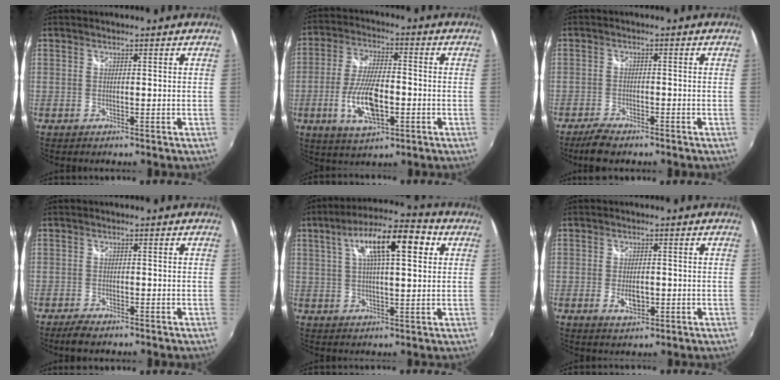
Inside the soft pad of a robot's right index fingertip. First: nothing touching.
{"total": 11.4, "force": [-3.3, 4.6, 9.9], "torque": [-0.200, -0.004, -0.058]}
{"total": 4.8, "force": [-4.0, 1.4, 2.3], "torque": [-0.065, -0.007, -0.075]}
{"total": 3.1, "force": [-2.5, 1.0, 1.6], "torque": [-0.045, -0.010, -0.048]}
{"total": 14.2, "force": [5.0, 4.3, 12.6], "torque": [-0.218, 0.032, 0.075]}
{"total": 3.9, "force": [-0.9, 2.2, 3.1], "torque": [-0.056, -0.004, -0.012]}